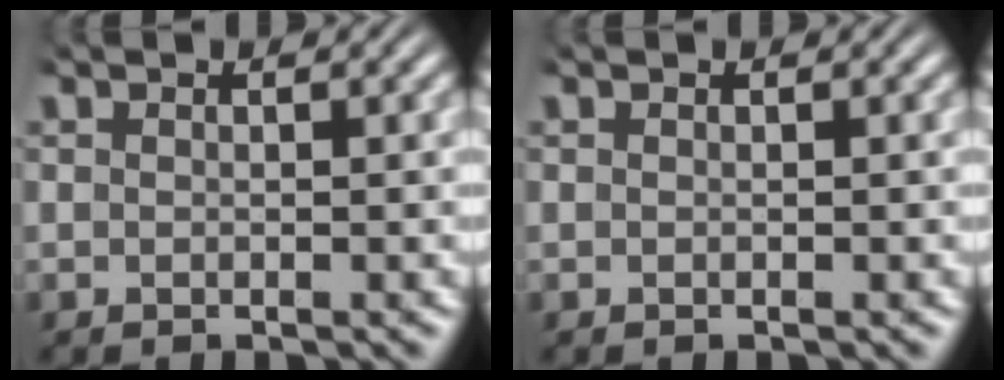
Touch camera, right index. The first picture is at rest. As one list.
[{"total": 0.0}]